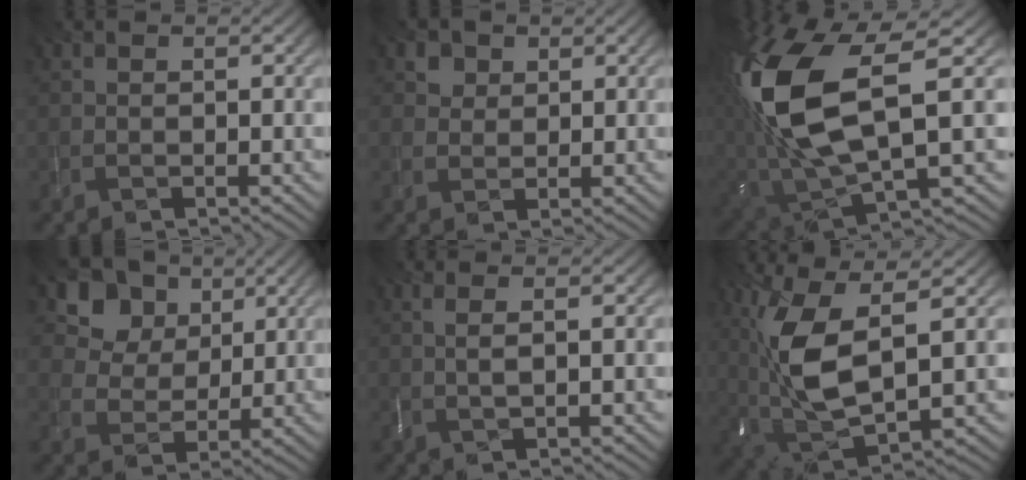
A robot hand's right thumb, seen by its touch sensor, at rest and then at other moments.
{"total": 3.2, "force": [1.8, 2.4, 1.1], "torque": [-0.036, -0.008, 0.038]}
{"total": 15.4, "force": [2.3, 7.3, 13.4], "torque": [-0.317, -0.010, 0.052]}
{"total": 9.8, "force": [5.5, 6.9, 4.2], "torque": [-0.113, -0.011, 0.110]}
{"total": 2.1, "force": [0.7, 0.4, 2.0], "torque": [-0.039, 0.007, 0.012]}
{"total": 12.3, "force": [2.1, 4.8, 11.1], "torque": [-0.261, -0.005, 0.049]}